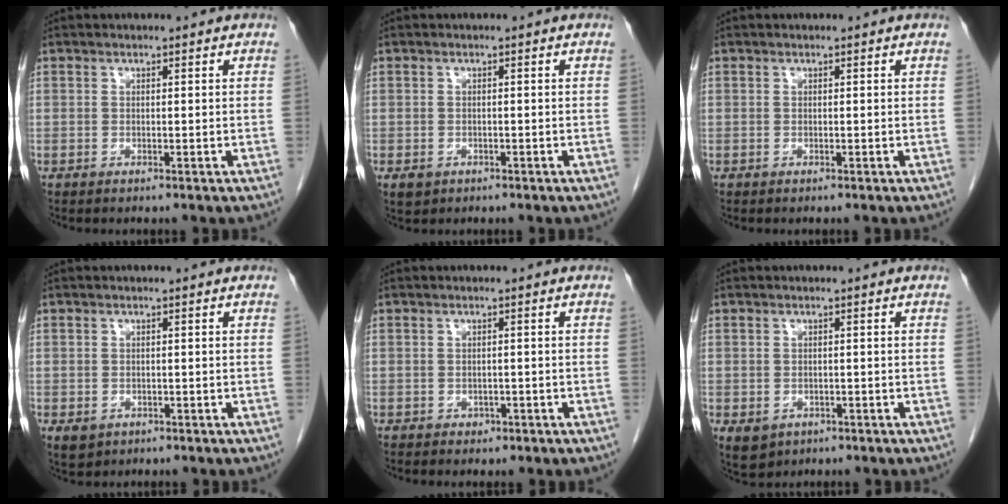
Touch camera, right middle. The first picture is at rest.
{"total": 1.9, "force": [-0.9, 1.5, 0.7], "torque": [-0.013, 0.001, -0.006]}
{"total": 0.0}
{"total": 2.5, "force": [-1.1, 2.0, 1.0], "torque": [-0.016, 0.000, -0.006]}
{"total": 1.3, "force": [-0.7, 1.1, 0.4], "torque": [-0.009, 0.003, -0.005]}
{"total": 3.9, "force": [-1.8, 3.2, 1.4], "torque": [-0.023, -0.002, -0.017]}